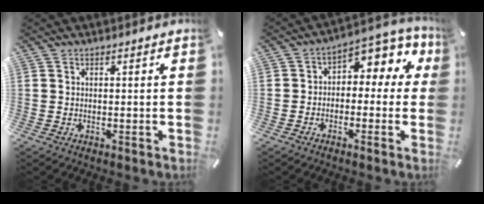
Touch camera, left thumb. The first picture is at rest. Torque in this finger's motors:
{"motor_torque": [0.10, 0.58, 0.16, -0.02, 0.14]}